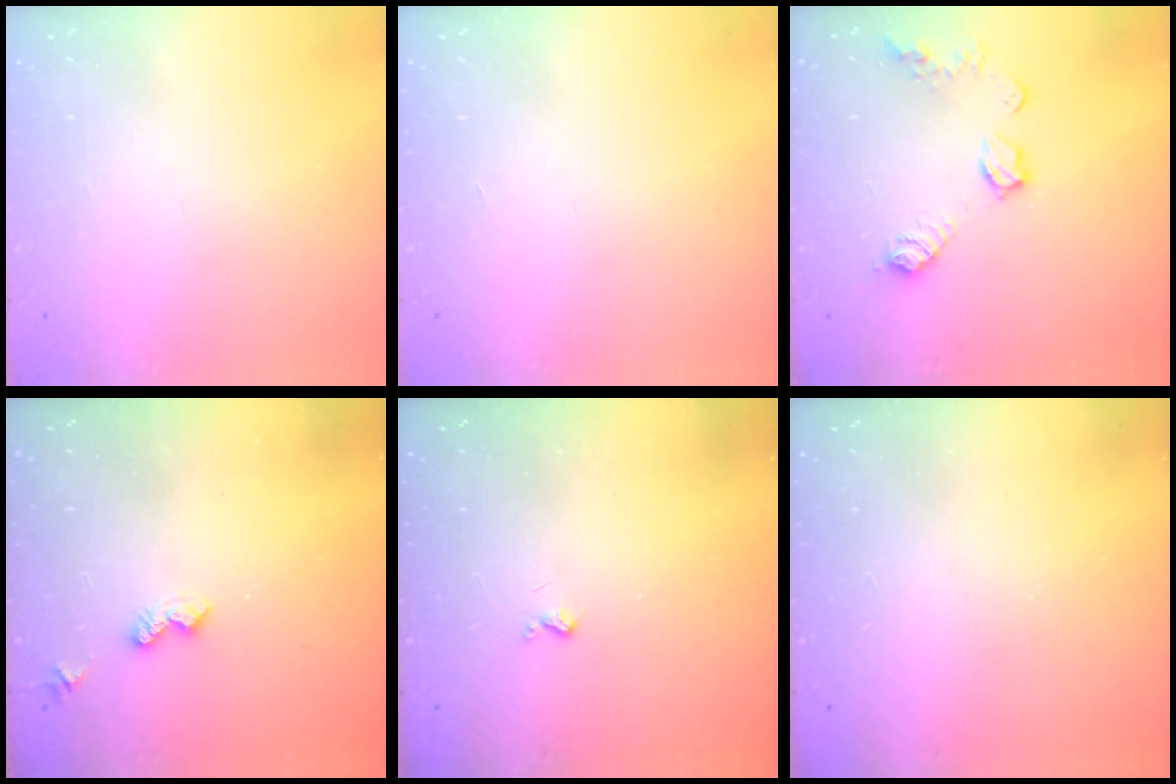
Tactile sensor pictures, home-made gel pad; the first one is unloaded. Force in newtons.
{"total": 0.0}
{"total": 10.0, "press": 10.0, "slide": 0.3}
{"total": 4.3, "press": 4.2, "slide": 0.7}
{"total": 2.6, "press": 2.6, "slide": 0.5}
{"total": 0.0}